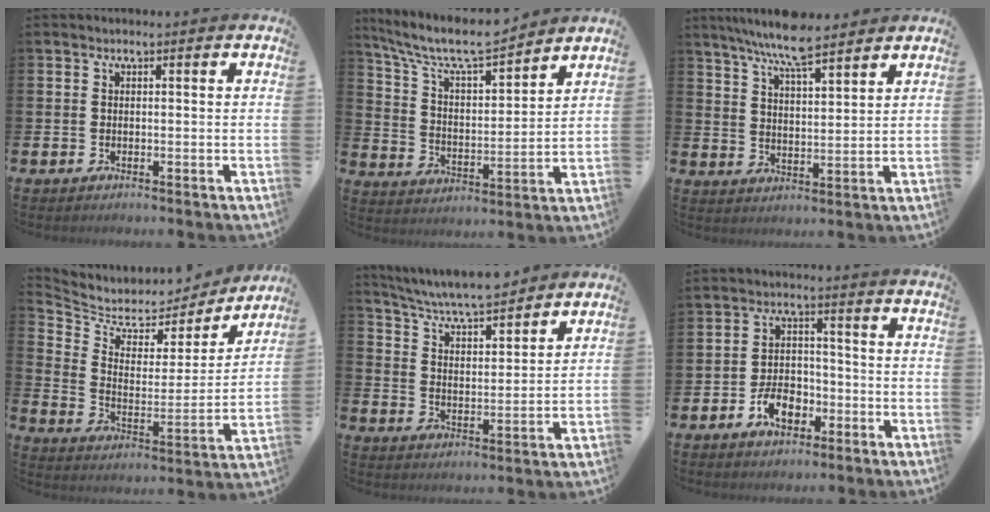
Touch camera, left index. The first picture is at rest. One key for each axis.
{"total": 8.9, "fx": 8.2, "fy": 1.6, "fz": 3.2, "tx": -0.101, "ty": -0.051, "tz": 0.144}
{"total": 7.6, "fx": 7.0, "fy": 1.0, "fz": 2.9, "tx": -0.072, "ty": -0.029, "tz": 0.125}
{"total": 5.9, "fx": 5.4, "fy": 2.4, "fz": 0.3, "tx": -0.050, "ty": -0.051, "tz": 0.090}
{"total": 6.7, "fx": 6.4, "fy": 0.4, "fz": 1.9, "tx": -0.066, "ty": -0.044, "tz": 0.112}
{"total": 5.1, "fx": -2.6, "fy": 3.3, "fz": 3.0, "tx": -0.042, "ty": 0.007, "tz": -0.050}